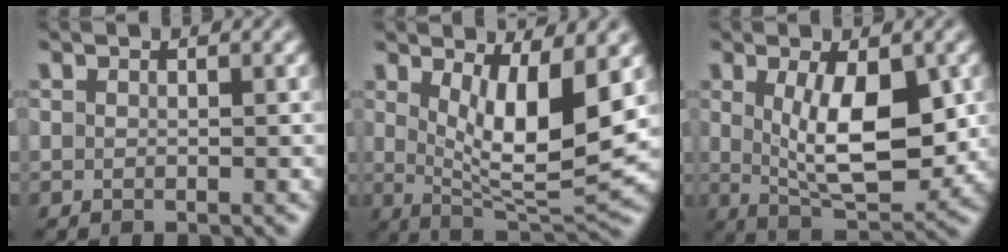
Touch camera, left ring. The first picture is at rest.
{"total": 7.9, "force": [1.8, 2.4, 7.3], "torque": [-0.121, -0.024, 0.039]}
{"total": 7.7, "force": [0.8, 3.2, 6.9], "torque": [-0.119, -0.011, 0.020]}